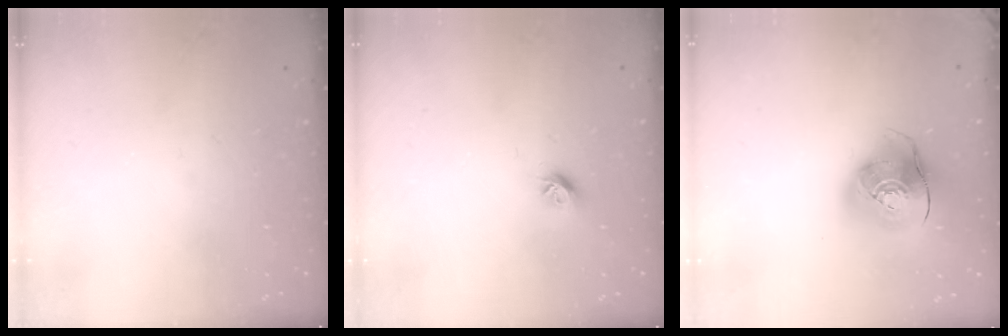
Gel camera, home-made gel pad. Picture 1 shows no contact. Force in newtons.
{"total": 6.5, "press": 6.5, "slide": 0.7}
{"total": 12.8, "press": 12.6, "slide": 2.1}